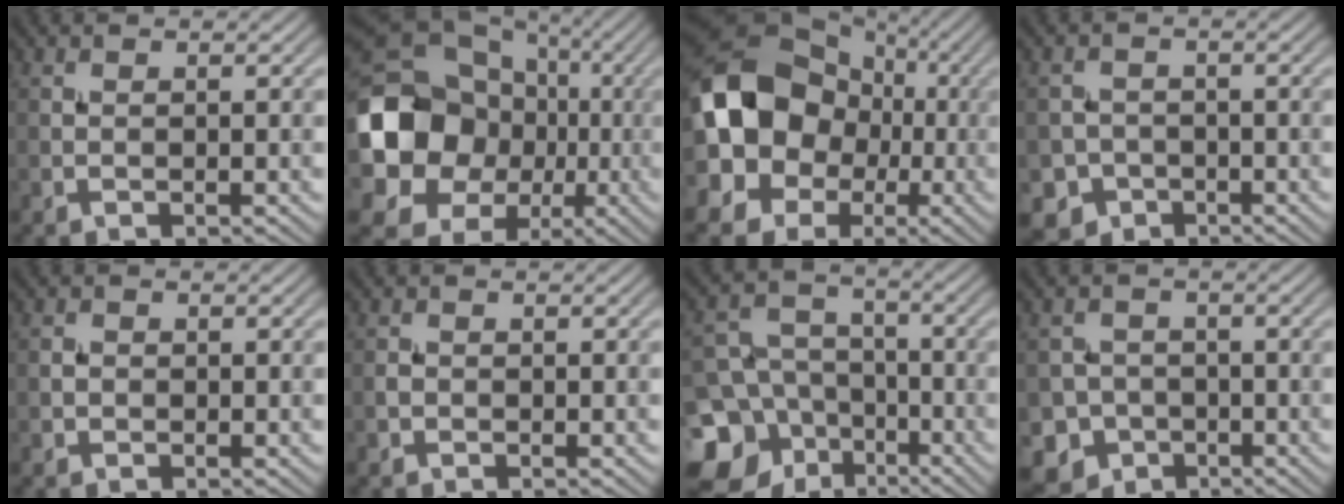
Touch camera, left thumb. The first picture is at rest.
{"total": 21.1, "force": [-0.3, 18.8, 9.5], "torque": [-0.233, -0.031, -0.025]}
{"total": 15.2, "force": [-0.4, 12.0, 9.2], "torque": [-0.194, 0.001, -0.017]}
{"total": 3.9, "force": [-1.9, 3.4, 0.6], "torque": [-0.010, -0.002, -0.044]}
{"total": 1.2, "force": [-0.3, 1.1, 0.3], "torque": [-0.004, -0.004, -0.010]}
{"total": 1.0, "force": [-0.4, 0.8, 0.3], "torque": [-0.005, -0.002, -0.012]}
{"total": 13.7, "force": [-5.9, 11.2, 5.2], "torque": [-0.164, -0.027, -0.115]}
{"total": 6.3, "force": [-3.1, 5.4, 1.2], "torque": [-0.020, -0.012, -0.070]}